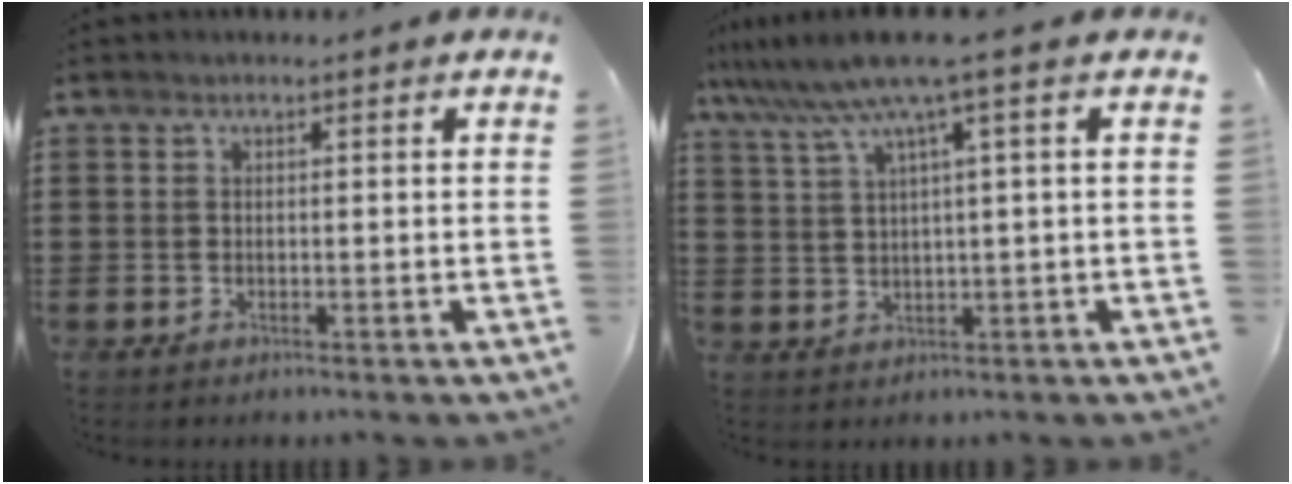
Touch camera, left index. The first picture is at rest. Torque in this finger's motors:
{"motor_torque": [1.30, -0.84, 0.88, 0.21]}